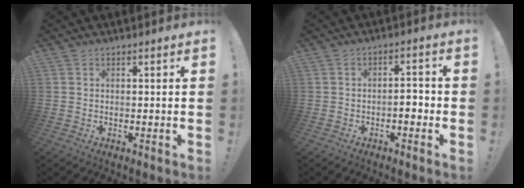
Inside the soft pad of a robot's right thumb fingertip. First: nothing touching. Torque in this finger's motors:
{"motor_torque": [0.48, 0.82, 0.25, -0.44, -0.02]}